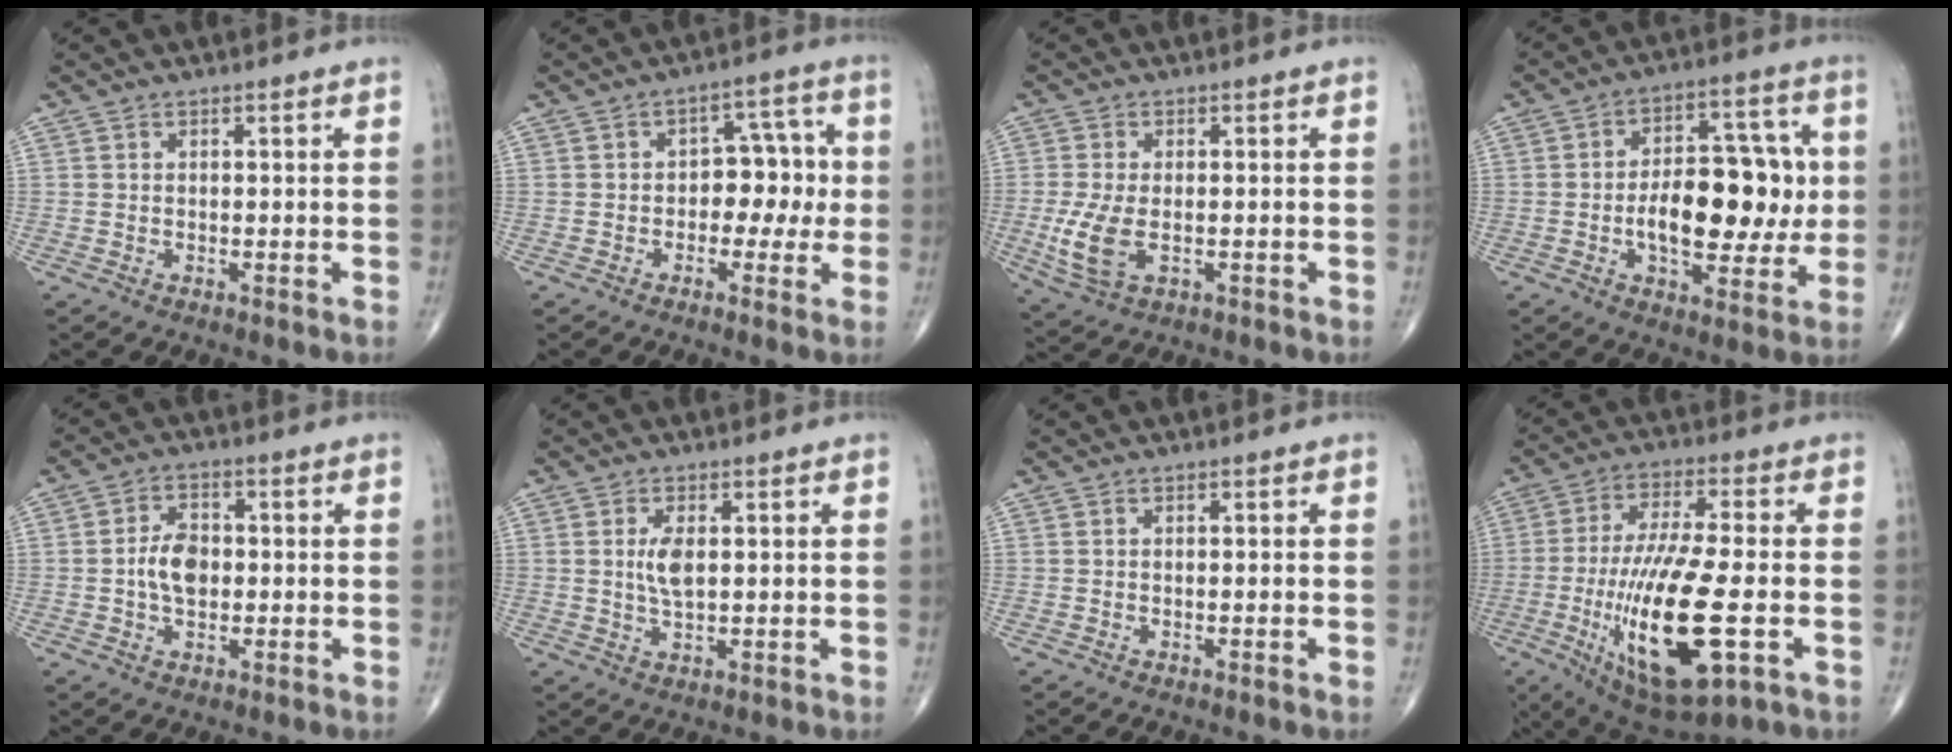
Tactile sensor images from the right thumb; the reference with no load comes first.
{"total": 7.8, "force": [-0.6, 5.3, 5.7], "torque": [-0.030, 0.029, -0.017]}
{"total": 7.2, "force": [-1.4, 3.8, 6.0], "torque": [-0.138, -0.010, -0.023]}
{"total": 17.2, "force": [-0.9, 9.1, 14.6], "torque": [-0.184, 0.024, -0.013]}
{"total": 6.1, "force": [-0.3, 3.9, 4.6], "torque": [-0.076, 0.010, -0.010]}
{"total": 4.1, "force": [0.6, 1.7, 3.6], "torque": [-0.073, -0.008, 0.014]}
{"total": 0.0}
{"total": 21.8, "force": [-5.2, 6.4, 20.2], "torque": [-0.410, -0.006, -0.073]}